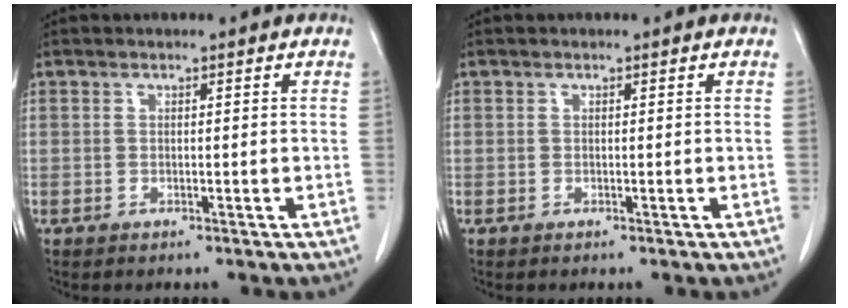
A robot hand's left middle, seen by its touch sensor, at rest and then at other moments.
{"total": 0.0}